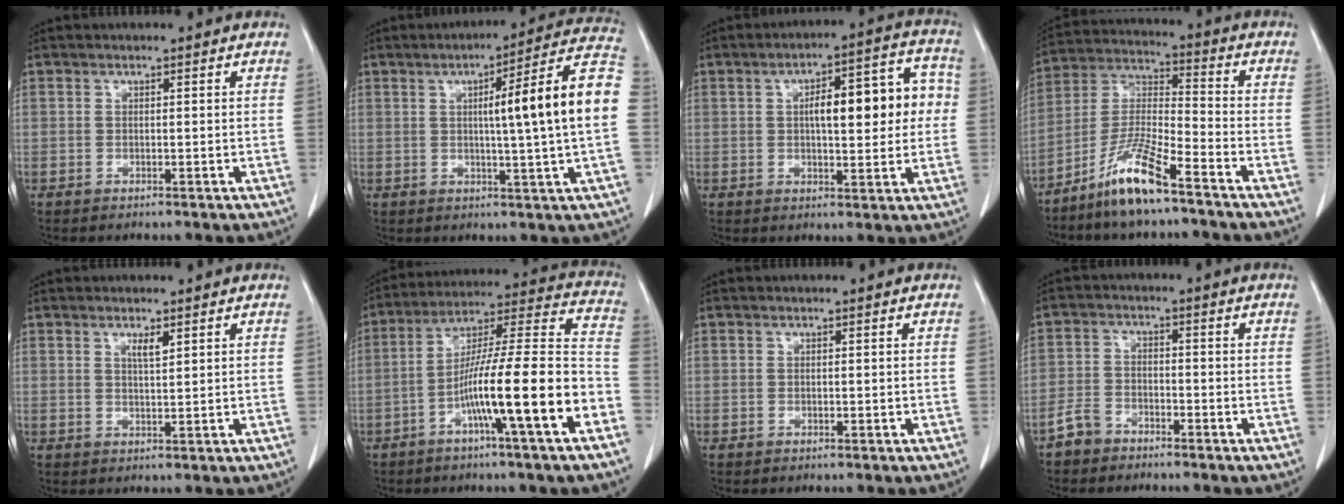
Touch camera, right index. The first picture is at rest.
{"total": 15.3, "force": [0.8, -1.2, 15.2], "torque": [-0.214, 0.017, 0.006]}
{"total": 12.3, "force": [1.3, 3.7, 11.6], "torque": [-0.157, 0.040, 0.022]}
{"total": 10.9, "force": [-7.7, 0.7, 7.6], "torque": [-0.163, -0.015, -0.153]}
{"total": 1.9, "force": [1.1, 0.2, 1.5], "torque": [-0.031, -0.003, 0.022]}
{"total": 17.7, "force": [-7.0, 0.0, 16.2], "torque": [-0.263, 0.009, -0.120]}
{"total": 0.0}
{"total": 3.8, "force": [-3.0, 2.2, 0.6], "torque": [-0.017, 0.007, -0.059]}